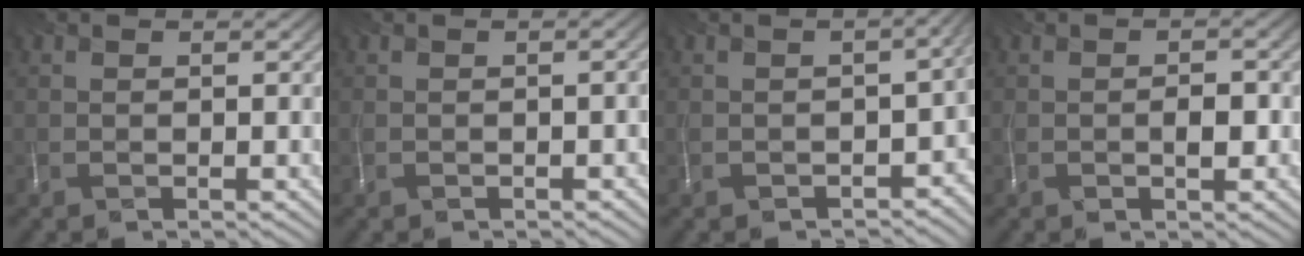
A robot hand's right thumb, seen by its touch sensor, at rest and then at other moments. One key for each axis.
{"total": 1.5, "fx": -0.6, "fy": 0.6, "fz": 1.2, "tx": -0.014, "ty": 0.004, "tz": -0.011}
{"total": 6.5, "fx": -3.4, "fy": 3.8, "fz": 4.1, "tx": -0.053, "ty": -0.035, "tz": -0.047}
{"total": 2.2, "fx": -1.0, "fy": 1.4, "fz": 1.4, "tx": -0.028, "ty": -0.006, "tz": -0.018}